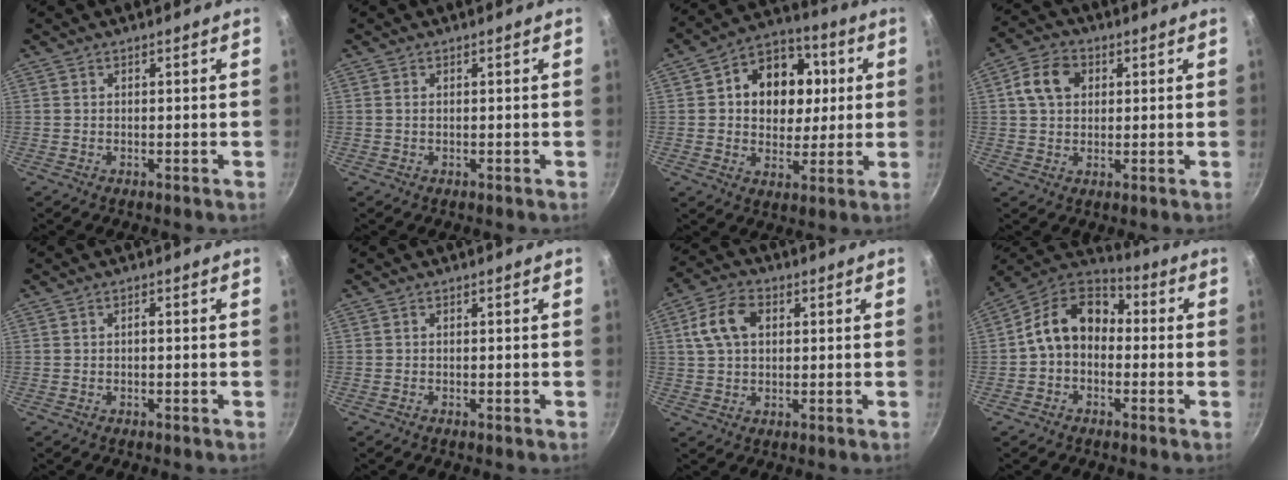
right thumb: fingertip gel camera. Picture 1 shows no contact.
{"total": 0.6, "force": [0.1, 0.3, 0.5], "torque": [-0.009, 0.000, 0.001]}
{"total": 15.7, "force": [2.7, 12.2, 9.5], "torque": [-0.108, 0.010, 0.033]}
{"total": 7.7, "force": [2.0, 5.9, 4.5], "torque": [-0.068, 0.011, 0.026]}
{"total": 0.7, "force": [-0.2, 0.3, 0.6], "torque": [-0.015, 0.007, -0.004]}
{"total": 0.0}
{"total": 8.6, "force": [2.1, 5.8, 6.0], "torque": [-0.106, 0.015, 0.033]}
{"total": 12.3, "force": [-0.3, 9.2, 8.2], "torque": [-0.109, 0.044, -0.029]}